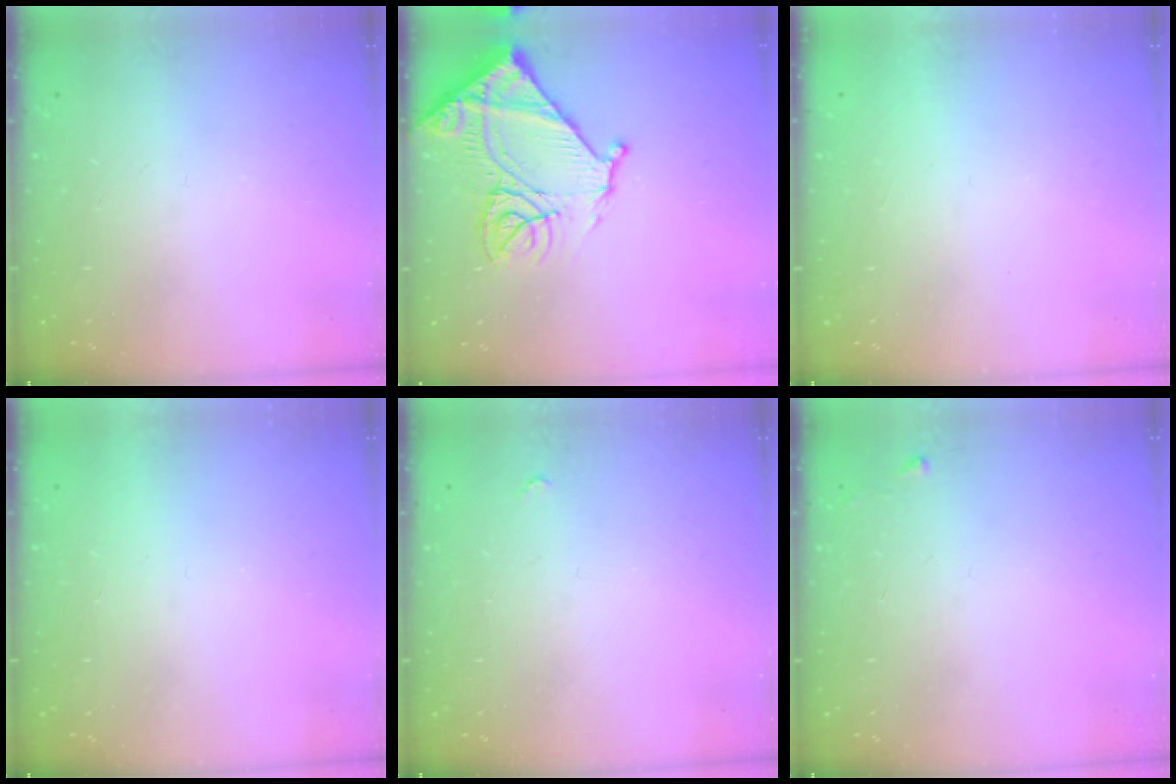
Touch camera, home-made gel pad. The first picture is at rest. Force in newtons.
{"total": 17.7, "press": 17.6, "slide": 1.9}
{"total": 1.5, "press": 1.5, "slide": 0.1}
{"total": 1.7, "press": 1.7, "slide": 0.1}
{"total": 2.8, "press": 2.8, "slide": 0.4}
{"total": 3.5, "press": 3.4, "slide": 0.5}